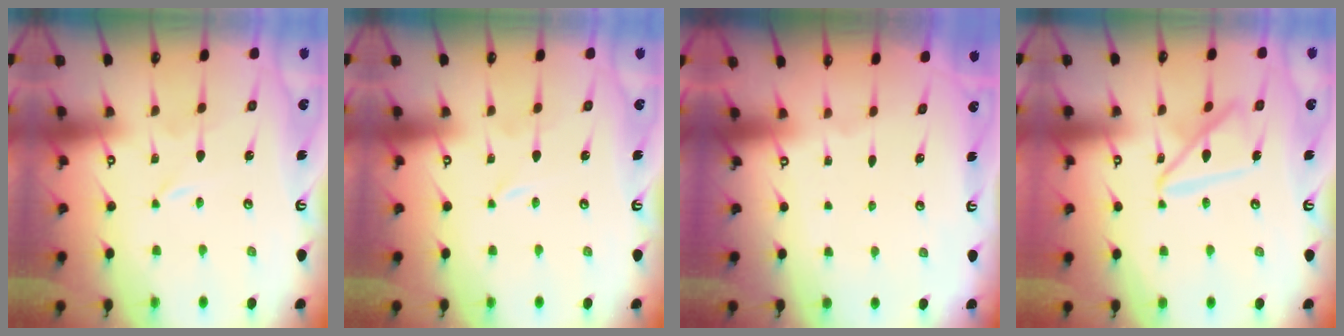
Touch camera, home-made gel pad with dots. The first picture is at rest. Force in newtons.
{"total": 0.0}
{"total": 0.0}
{"total": 13.3, "press": 13.2, "slide": 1.3}